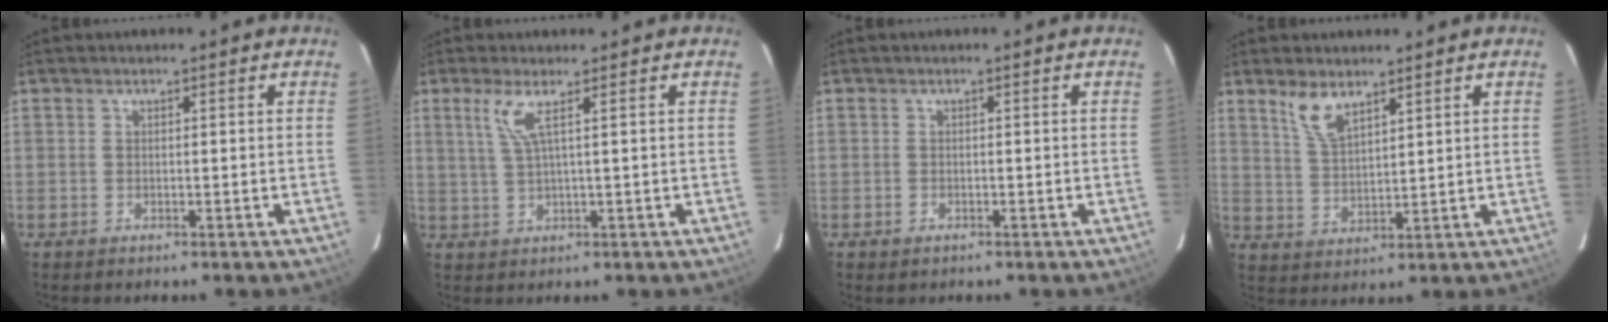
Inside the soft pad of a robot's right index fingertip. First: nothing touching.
{"total": 3.8, "force": [1.6, -0.5, 3.4], "torque": [-0.065, -0.001, 0.038]}
{"total": 1.2, "force": [-0.7, 0.8, 0.4], "torque": [-0.006, 0.000, -0.011]}
{"total": 6.1, "force": [4.3, 2.2, 3.7], "torque": [-0.071, 0.002, 0.092]}